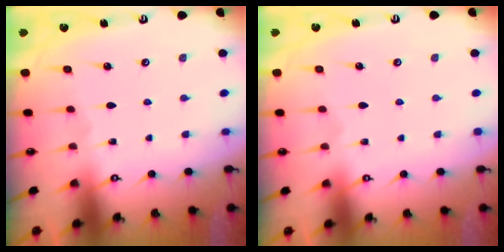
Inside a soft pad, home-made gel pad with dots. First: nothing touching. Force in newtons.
{"total": 4.0, "press": 4.0, "slide": 0.1}